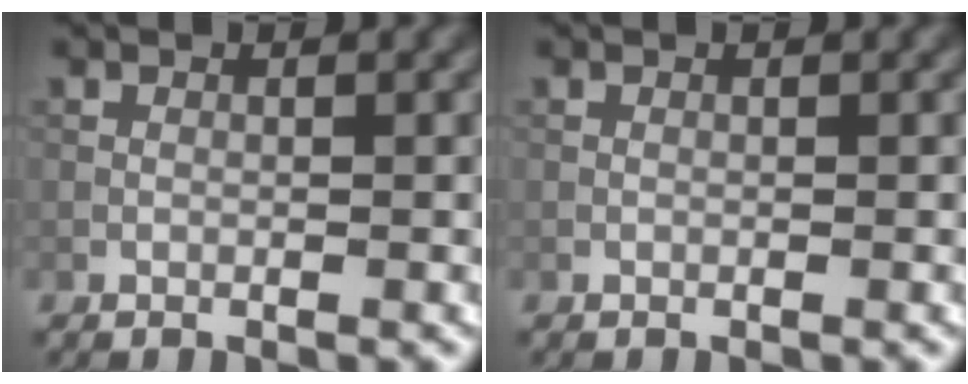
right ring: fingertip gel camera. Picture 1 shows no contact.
{"total": 0.0}